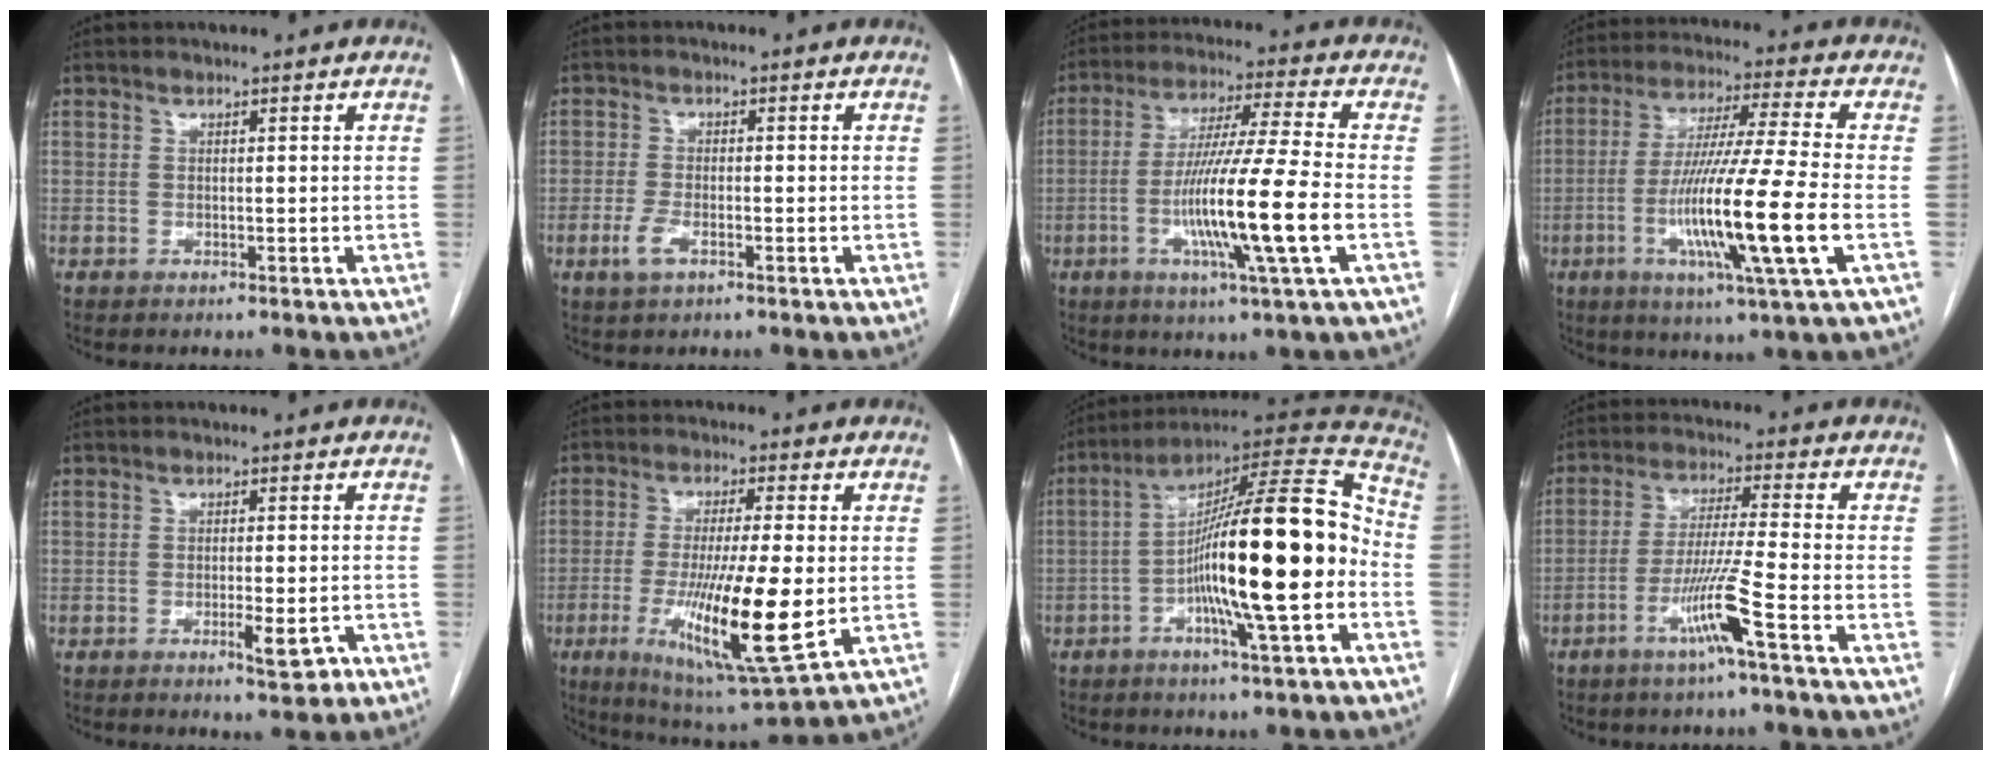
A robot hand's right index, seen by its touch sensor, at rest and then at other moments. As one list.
[{"total": 3.2, "force": [-1.5, 1.2, 2.5], "torque": [-0.060, -0.002, -0.028]}, {"total": 15.5, "force": [-3.9, -1.2, 14.9], "torque": [-0.283, -0.014, -0.076]}, {"total": 17.4, "force": [-4.4, -0.9, 16.8], "torque": [-0.321, -0.021, -0.085]}, {"total": 3.9, "force": [-1.8, 0.8, 3.4], "torque": [-0.051, -0.003, -0.021]}, {"total": 17.1, "force": [-3.4, 1.6, 16.7], "torque": [-0.305, -0.039, -0.049]}, {"total": 22.0, "force": [-4.0, 1.6, 21.6], "torque": [-0.332, 0.019, -0.065]}, {"total": 8.8, "force": [-4.3, -1.5, 7.5], "torque": [-0.147, -0.011, -0.085]}]